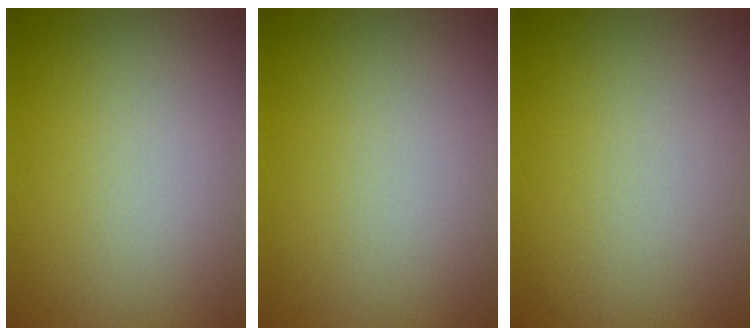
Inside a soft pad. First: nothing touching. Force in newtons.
{"total": 0.0}
{"total": 0.0}